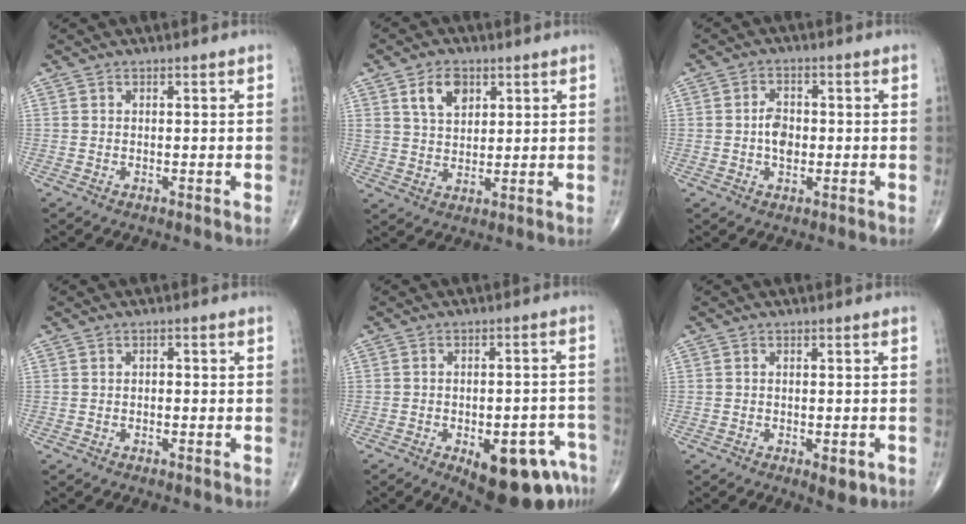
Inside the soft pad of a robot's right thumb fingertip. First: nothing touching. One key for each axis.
{"total": 6.7, "fx": 3.2, "fy": 4.3, "fz": 4.0, "tx": -0.050, "ty": -0.016, "tz": 0.059}
{"total": 4.2, "fx": -0.4, "fy": 2.8, "fz": 3.1, "tx": -0.043, "ty": 0.007, "tz": -0.012}
{"total": 0.9, "fx": -0.1, "fy": 0.7, "fz": 0.6, "tx": -0.001, "ty": 0.003, "tz": -0.005}
{"total": 14.9, "fx": -7.6, "fy": 6.1, "fz": 11.2, "tx": -0.096, "ty": 0.039, "tz": -0.087}
{"total": 3.5, "fx": -1.4, "fy": 1.6, "fz": 2.8, "tx": -0.029, "ty": -0.004, "tz": -0.014}